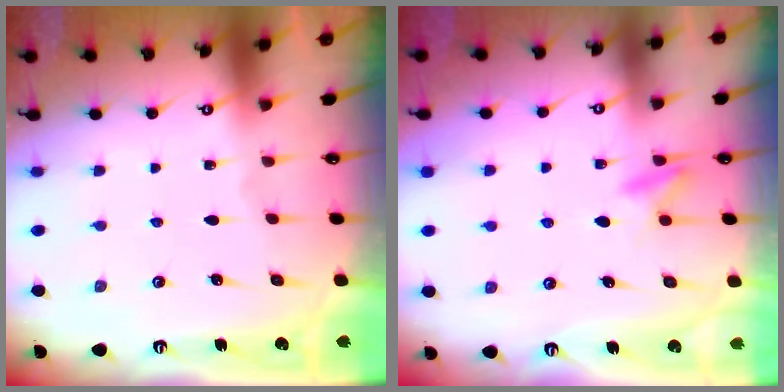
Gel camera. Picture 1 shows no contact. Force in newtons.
{"total": 7.6, "press": 7.6, "slide": 0.8}